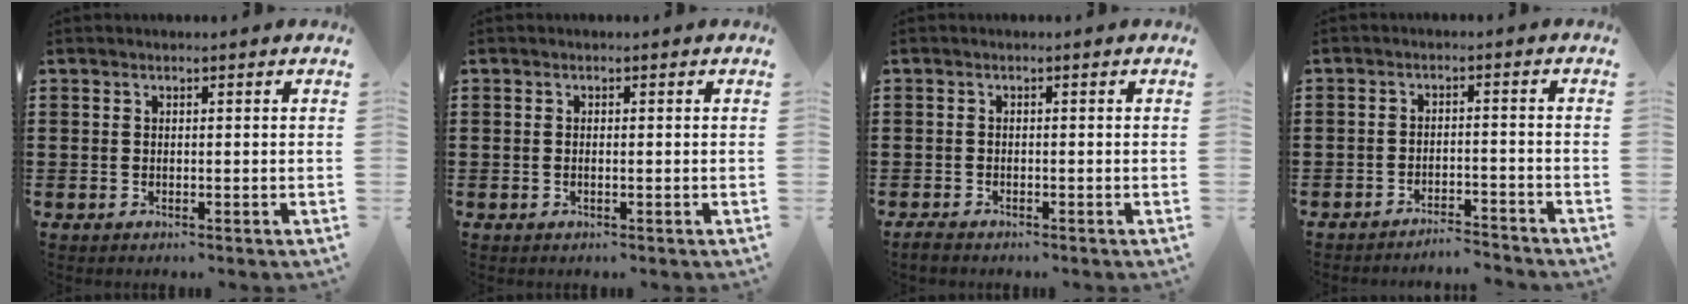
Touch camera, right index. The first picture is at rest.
{"total": 0.0}
{"total": 1.2, "force": [-1.1, 0.3, 0.2], "torque": [-0.008, -0.002, -0.022]}
{"total": 3.3, "force": [-3.3, 0.0, 0.2], "torque": [-0.010, -0.003, -0.070]}